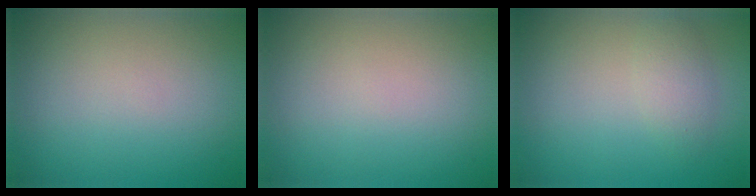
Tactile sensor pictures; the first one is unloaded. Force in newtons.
{"total": 0.0}
{"total": 1.9, "press": 1.9, "slide": 0.1}